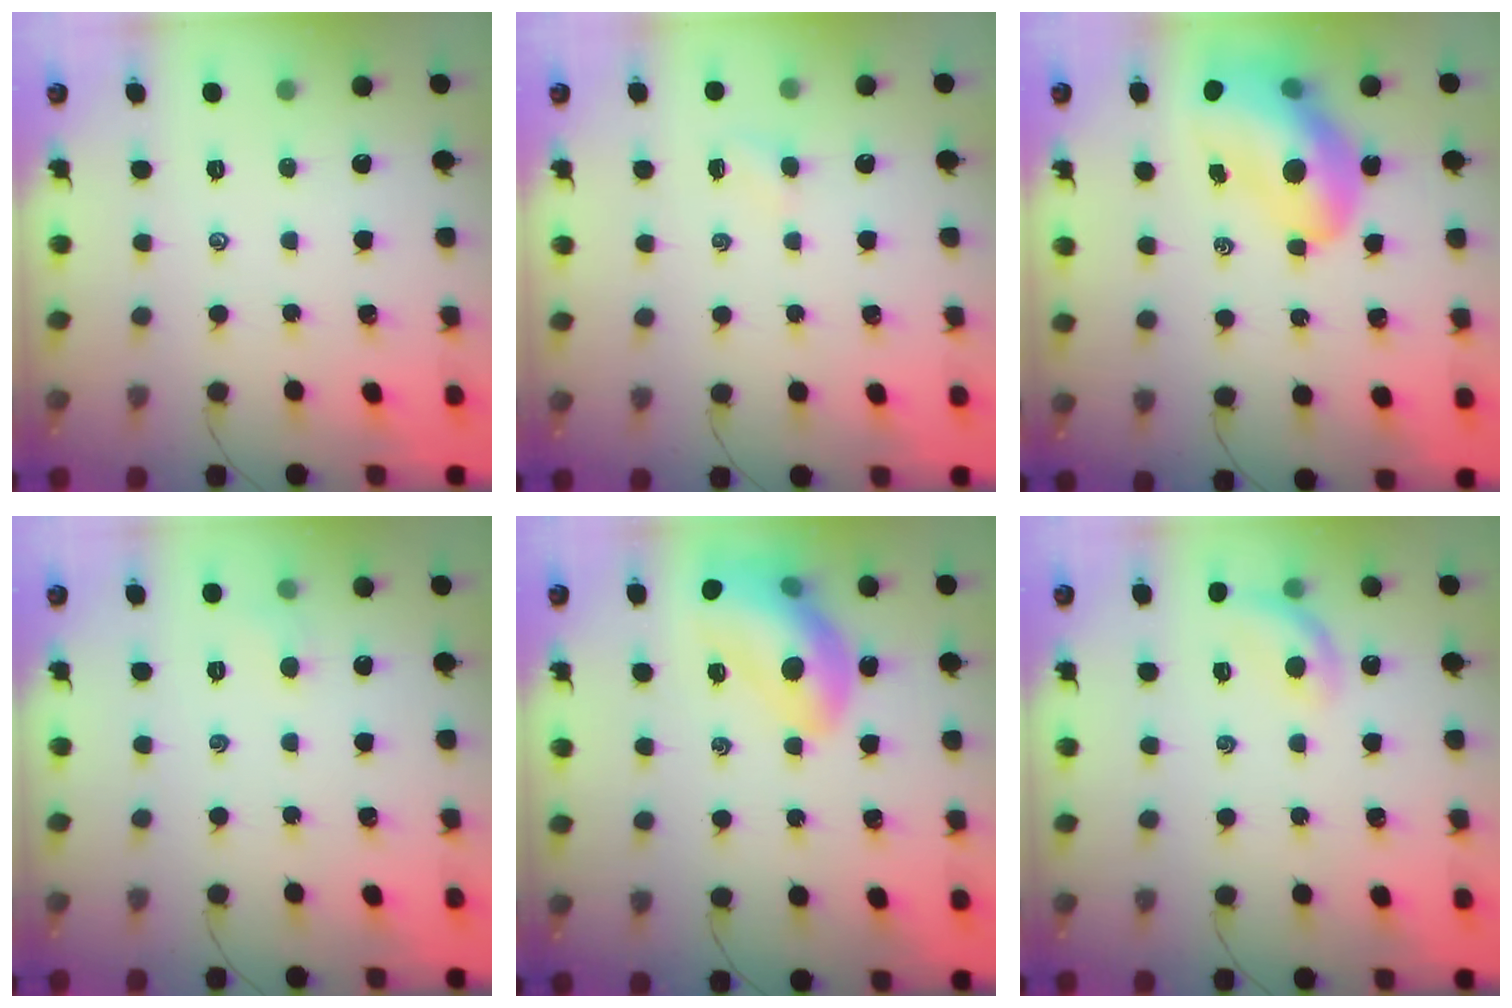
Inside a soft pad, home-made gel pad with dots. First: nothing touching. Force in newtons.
{"total": 2.6, "press": 2.5, "slide": 0.9}
{"total": 15.4, "press": 14.7, "slide": 4.4}
{"total": 3.9, "press": 3.8, "slide": 1.1}
{"total": 17.3, "press": 17.1, "slide": 2.7}
{"total": 10.1, "press": 9.9, "slide": 2.1}